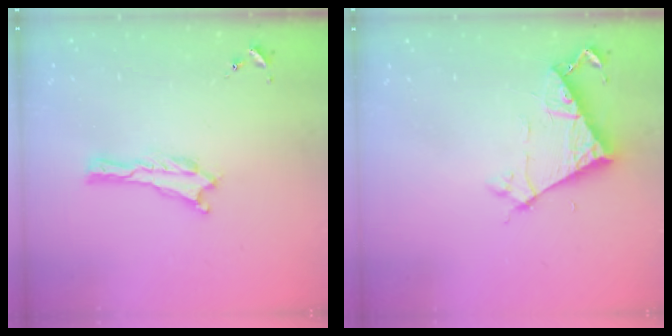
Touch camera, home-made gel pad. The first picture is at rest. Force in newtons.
{"total": 6.4, "press": 6.4, "slide": 0.4}